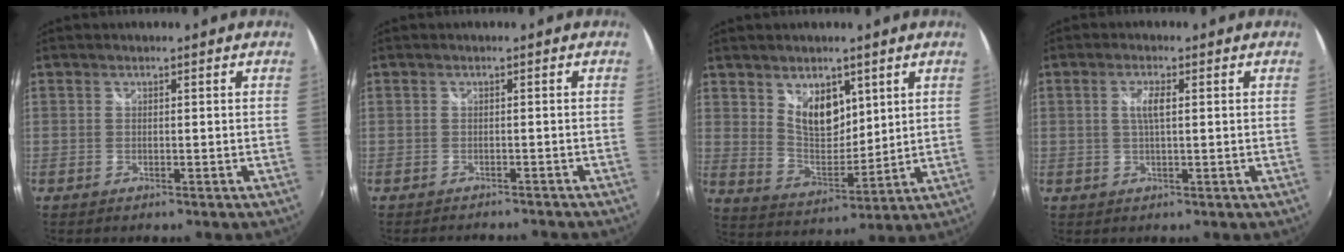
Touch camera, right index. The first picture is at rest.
{"total": 4.8, "force": [-4.3, 1.2, 1.6], "torque": [-0.037, -0.013, -0.062]}
{"total": 9.1, "force": [4.5, 5.4, 5.8], "torque": [-0.091, -0.004, 0.092]}
{"total": 2.9, "force": [0.5, 0.6, 2.8], "torque": [-0.053, 0.000, 0.009]}